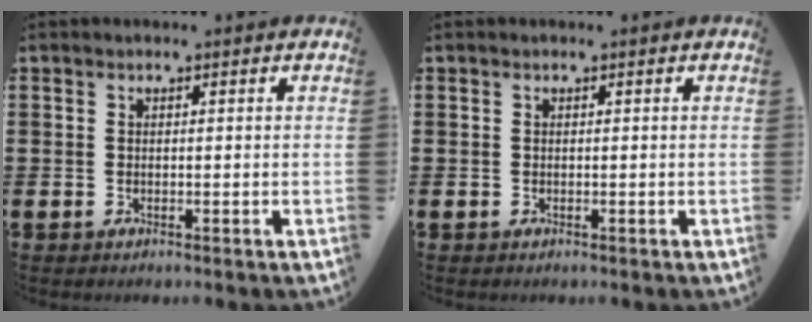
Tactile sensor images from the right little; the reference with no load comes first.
{"total": 0.0}